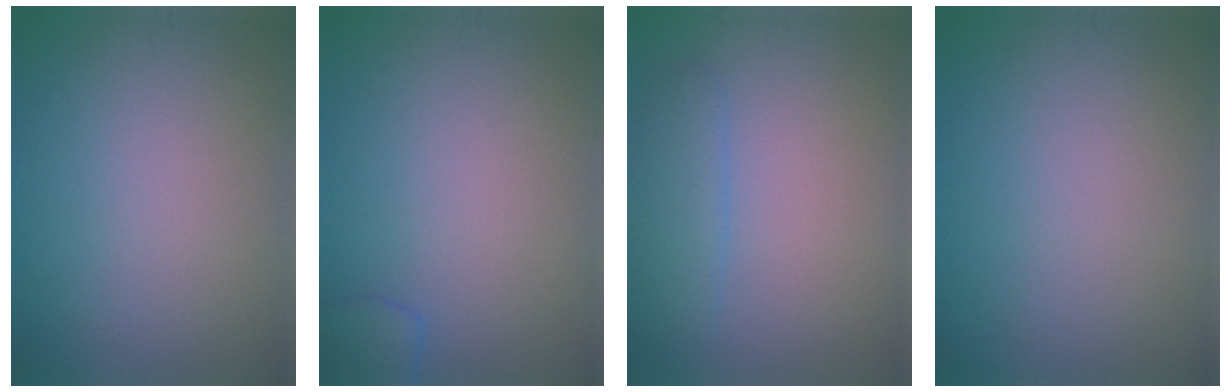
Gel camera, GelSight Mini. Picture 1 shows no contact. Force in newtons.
{"total": 1.9, "press": 1.9, "slide": 0.2}
{"total": 2.5, "press": 2.5, "slide": 0.2}
{"total": 0.0}